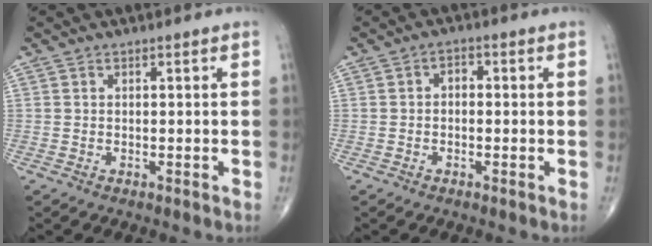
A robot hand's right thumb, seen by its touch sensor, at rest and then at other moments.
{"total": 1.9, "force": [-0.2, 1.3, 1.3], "torque": [-0.008, 0.008, -0.012]}